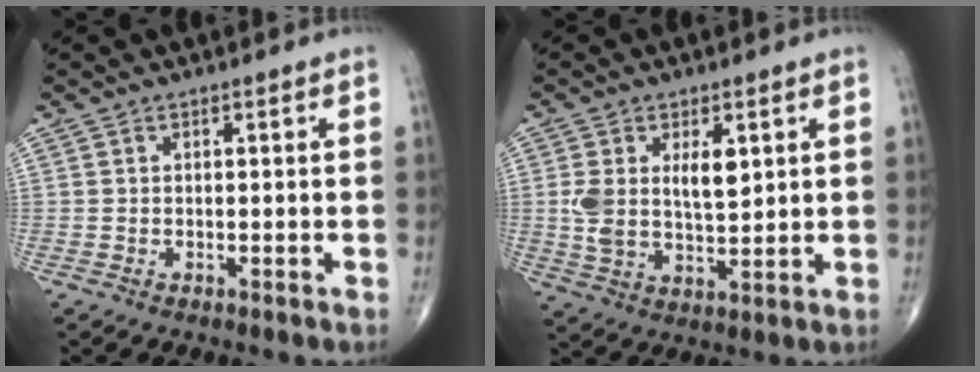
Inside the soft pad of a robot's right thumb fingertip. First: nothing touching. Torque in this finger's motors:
{"motor_torque": [0.32, 0.37, 0.21, 0.15, 0.03]}